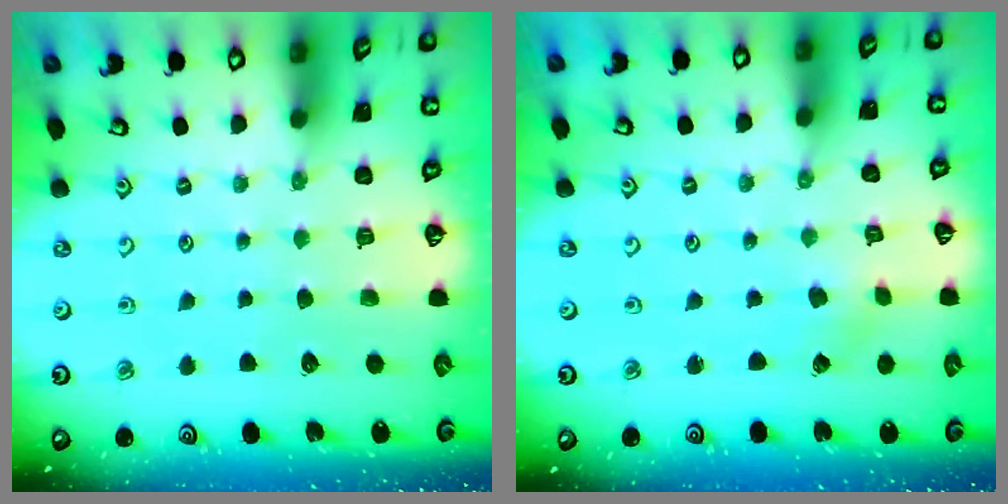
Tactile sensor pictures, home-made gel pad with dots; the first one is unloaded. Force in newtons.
{"total": 0.0}